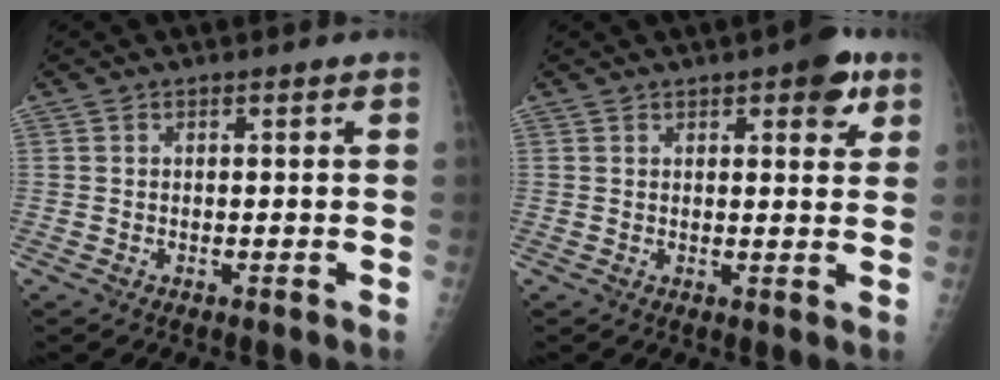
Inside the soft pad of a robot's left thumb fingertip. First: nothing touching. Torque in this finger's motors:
{"motor_torque": [0.72, 0.48, 0.50, -0.26, 0.12]}